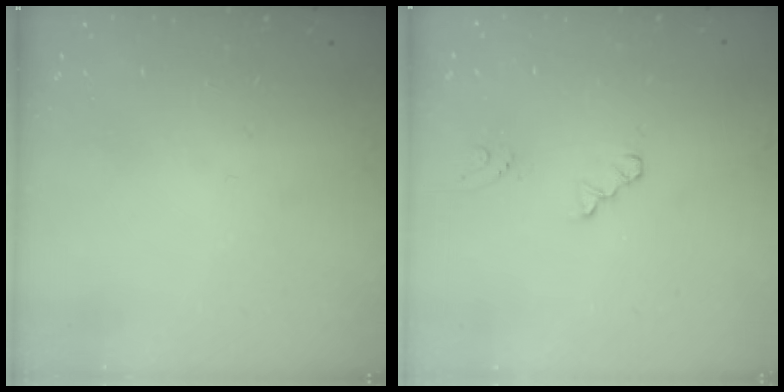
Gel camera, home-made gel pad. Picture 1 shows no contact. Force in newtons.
{"total": 2.1, "press": 2.1, "slide": 0.3}